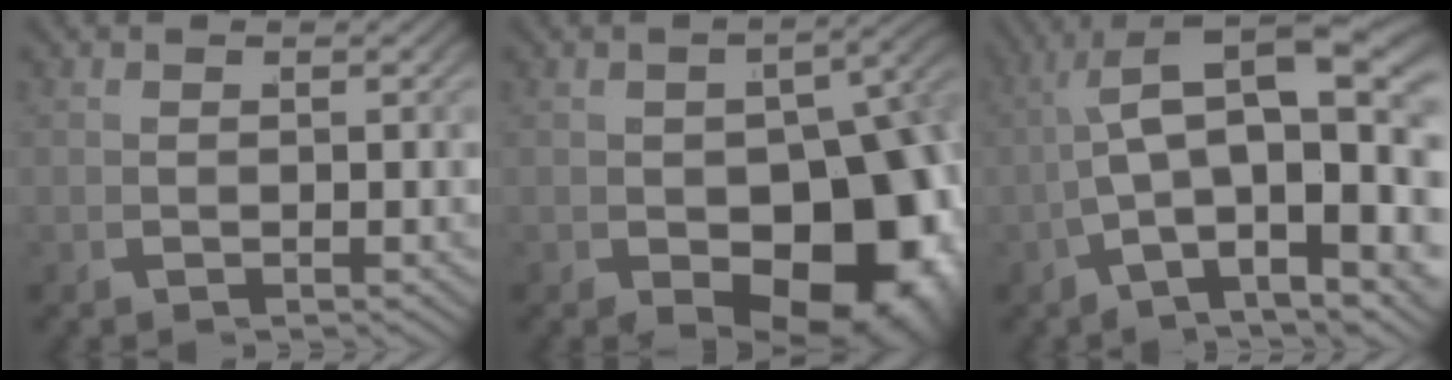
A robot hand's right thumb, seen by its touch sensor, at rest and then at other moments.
{"total": 16.1, "force": [-3.0, 9.8, 12.3], "torque": [-0.174, -0.063, -0.009]}
{"total": 12.8, "force": [1.1, 6.5, 11.0], "torque": [-0.197, -0.028, 0.030]}